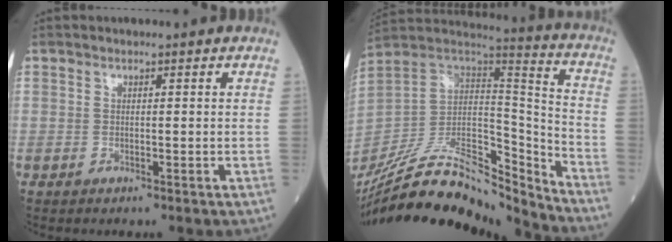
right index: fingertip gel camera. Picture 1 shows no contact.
{"total": 25.2, "force": [-22.7, 3.2, 10.6], "torque": [-0.209, 0.004, -0.385]}